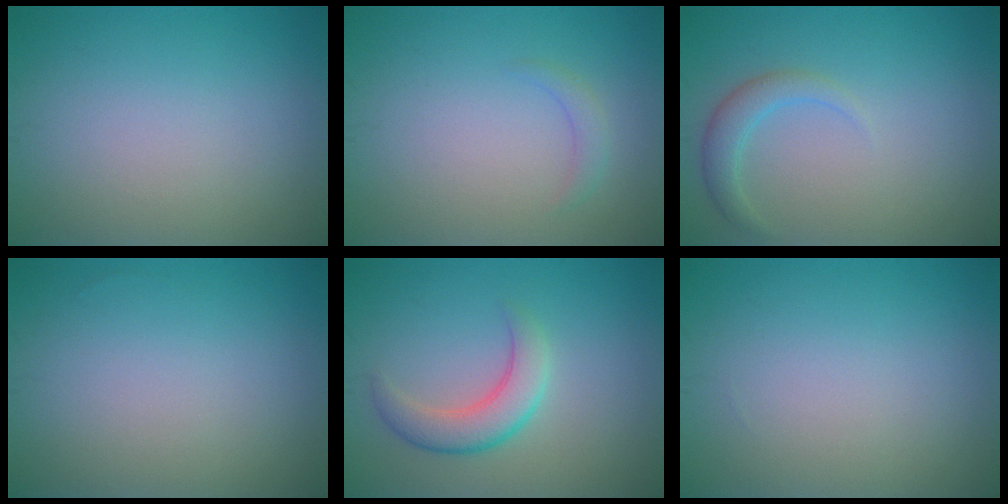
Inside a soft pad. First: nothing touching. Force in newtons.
{"total": 1.1, "press": 1.1, "slide": 0.1}
{"total": 2.1, "press": 2.1, "slide": 0.1}
{"total": 0.0}
{"total": 3.7, "press": 3.7, "slide": 0.2}
{"total": 0.0}